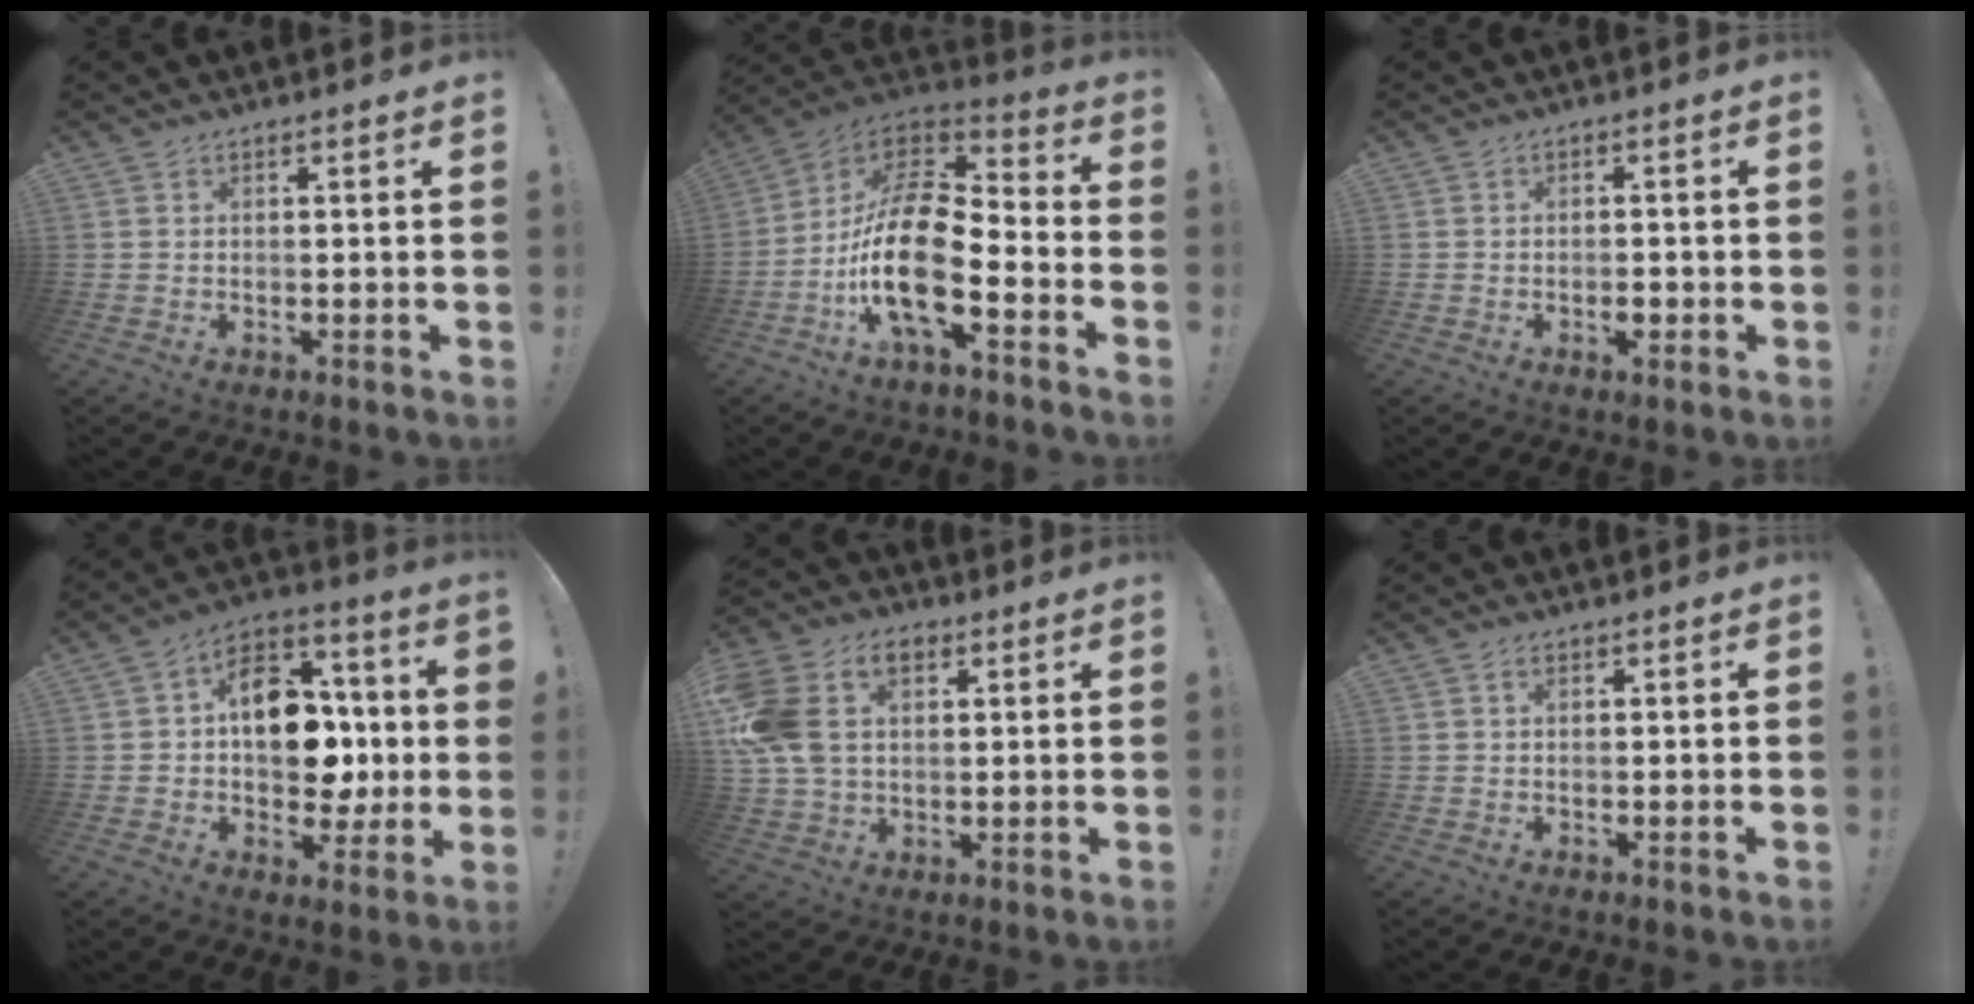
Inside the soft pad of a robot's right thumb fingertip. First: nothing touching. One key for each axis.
{"total": 20.7, "fx": -6.0, "fy": 8.7, "fz": 17.8, "tx": -0.372, "ty": 0.028, "tz": -0.102}
{"total": 2.5, "fx": -1.4, "fy": 1.2, "fz": 1.7, "tx": -0.025, "ty": 0.006, "tz": -0.023}
{"total": 16.8, "fx": 0.7, "fy": 12.1, "fz": 11.6, "tx": -0.182, "ty": 0.015, "tz": 0.023}
{"total": 15.8, "fx": 5.2, "fy": 10.9, "fz": 10.2, "tx": -0.191, "ty": -0.013, "tz": 0.098}
{"total": 0.9, "fx": 0.4, "fy": 0.6, "fz": 0.4, "tx": -0.003, "ty": 0.000, "tz": 0.006}